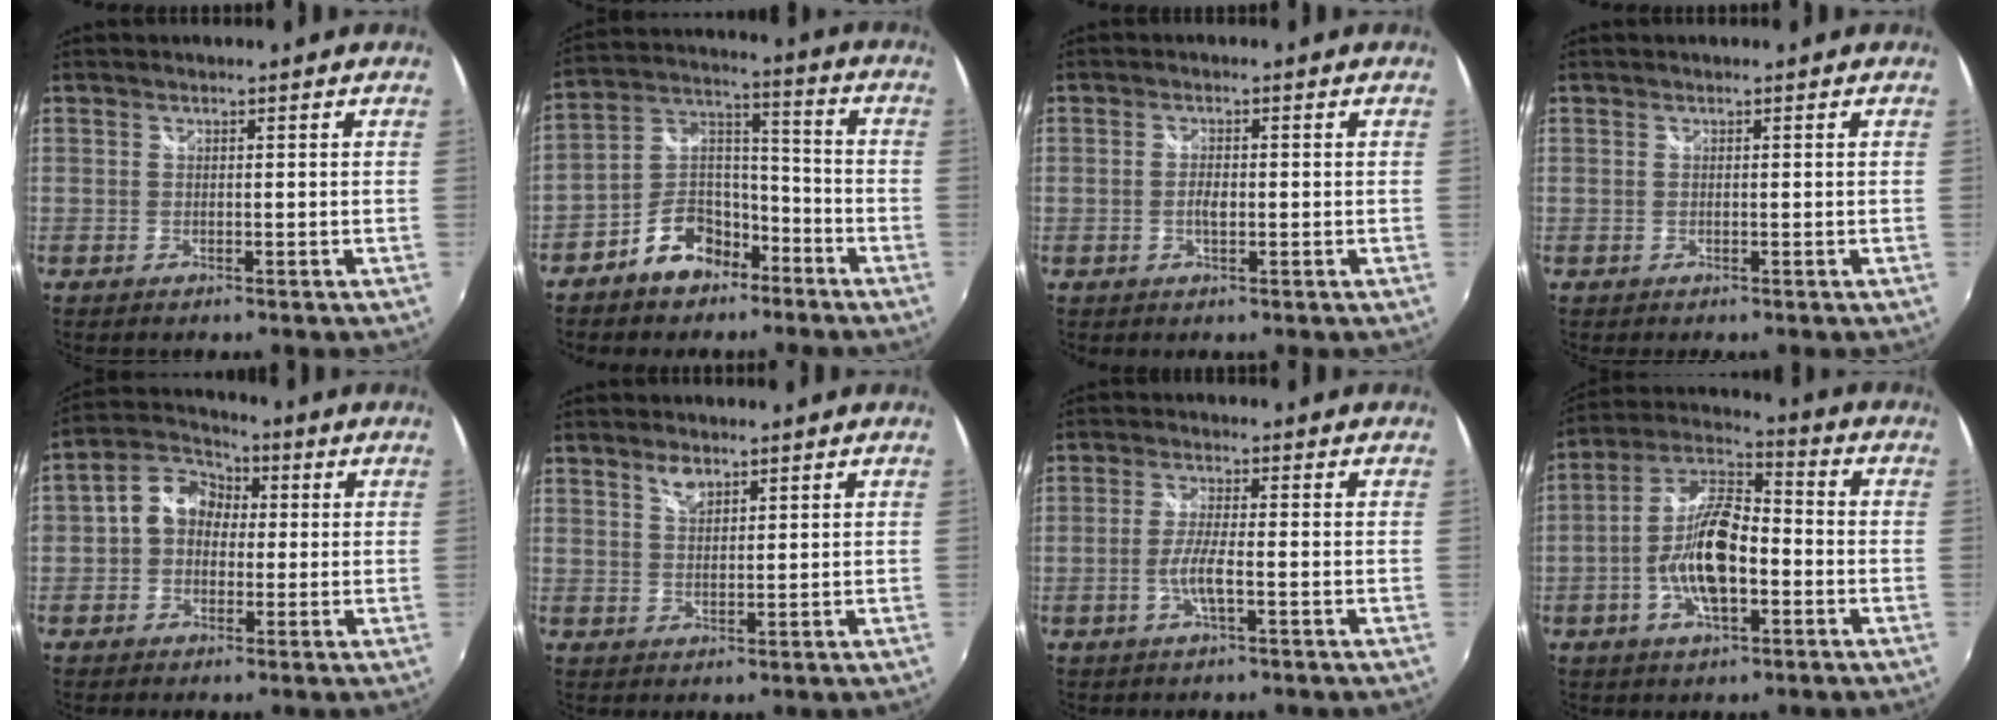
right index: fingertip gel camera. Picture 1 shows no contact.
{"total": 11.2, "force": [-7.1, 6.7, 5.3], "torque": [-0.102, 0.048, -0.117]}
{"total": 1.9, "force": [-0.4, 0.9, 1.6], "torque": [-0.031, 0.001, -0.009]}
{"total": 0.0}
{"total": 8.0, "force": [0.1, 6.8, 4.2], "torque": [-0.094, 0.032, -0.009]}
{"total": 3.3, "force": [2.2, 1.6, 1.8], "torque": [-0.029, 0.004, 0.040]}
{"total": 4.3, "force": [-1.5, 0.3, 4.0], "torque": [-0.083, -0.003, -0.030]}
{"total": 13.0, "force": [-3.4, 5.2, 11.4], "torque": [-0.234, 0.008, -0.067]}